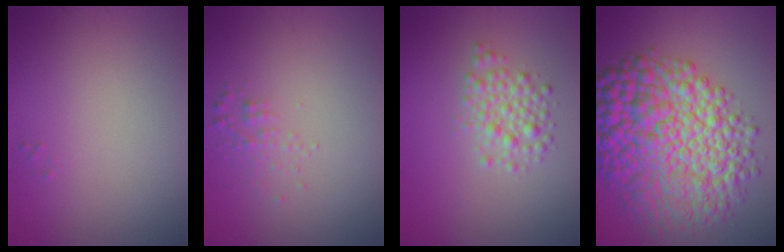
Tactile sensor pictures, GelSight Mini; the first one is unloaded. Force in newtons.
{"total": 1.1, "press": 1.1, "slide": 0.0}
{"total": 2.6, "press": 2.6, "slide": 0.1}
{"total": 13.0, "press": 13.0, "slide": 0.1}